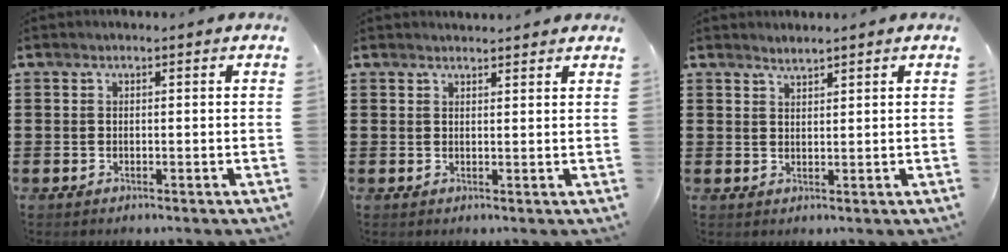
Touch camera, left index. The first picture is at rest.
{"total": 1.5, "force": [1.5, 0.1, 0.0], "torque": [-0.004, 0.002, 0.030]}
{"total": 1.3, "force": [1.3, 0.0, 0.1], "torque": [-0.003, 0.001, 0.026]}